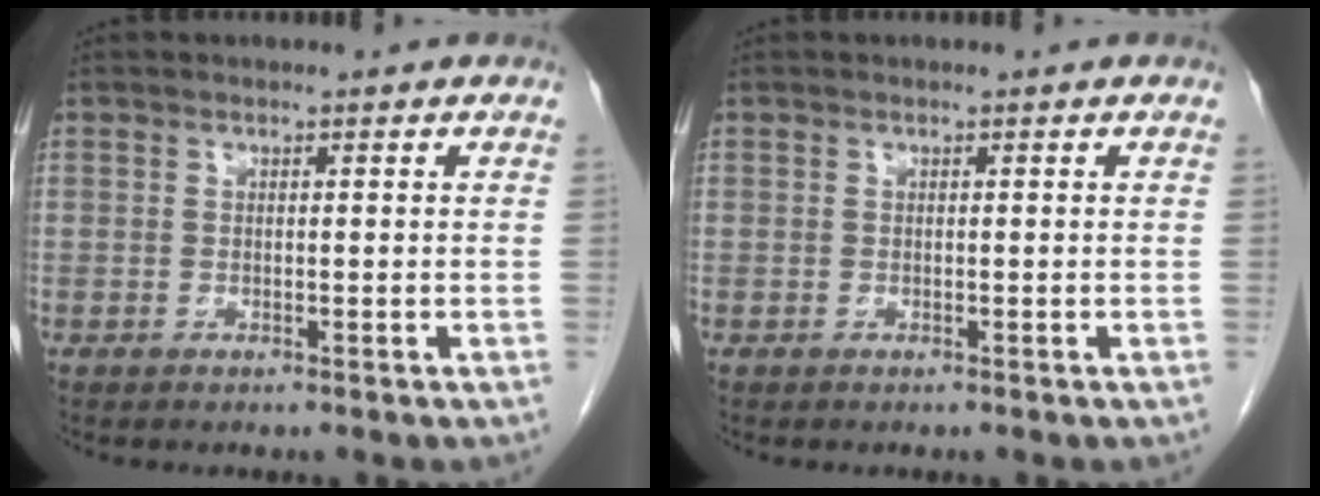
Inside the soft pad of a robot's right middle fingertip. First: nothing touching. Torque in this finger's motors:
{"motor_torque": [0.02, -0.23, 0.03, 0.01]}